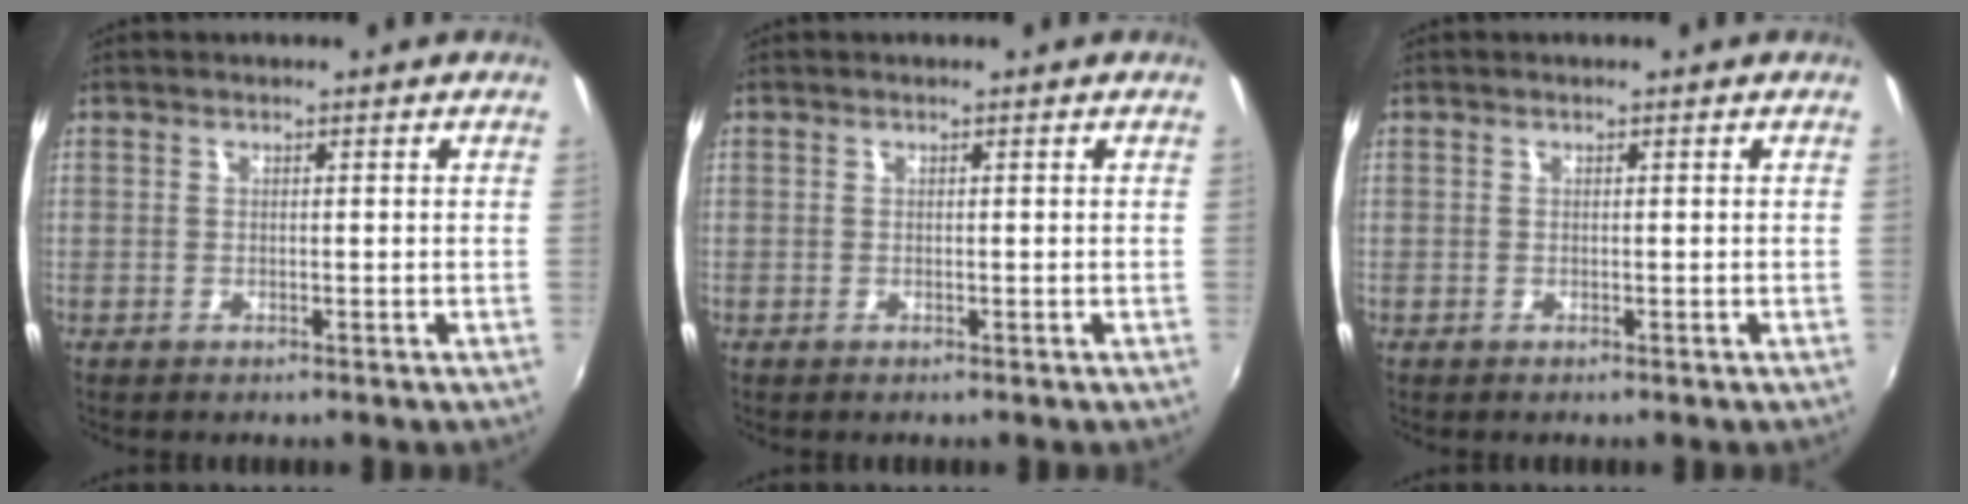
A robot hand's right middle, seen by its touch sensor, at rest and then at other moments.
{"total": 0.0}
{"total": 0.0}